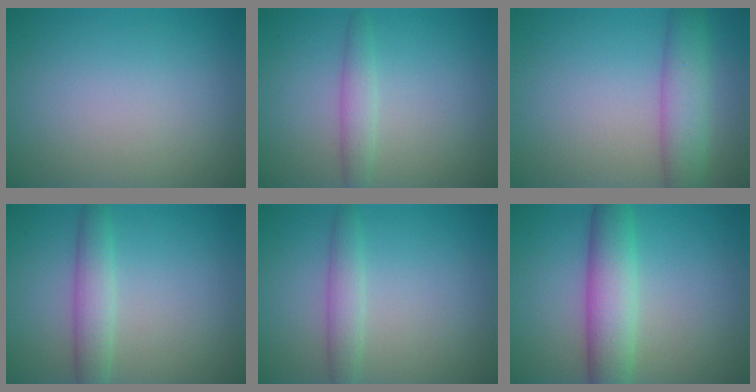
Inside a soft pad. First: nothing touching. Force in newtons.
{"total": 1.9, "press": 1.9, "slide": 0.1}
{"total": 4.5, "press": 4.5, "slide": 0.2}
{"total": 2.9, "press": 2.9, "slide": 0.2}
{"total": 2.2, "press": 2.2, "slide": 0.0}
{"total": 5.6, "press": 5.6, "slide": 0.1}